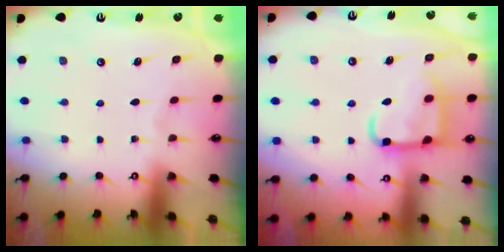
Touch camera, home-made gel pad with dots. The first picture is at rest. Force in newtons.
{"total": 13.4, "press": 13.3, "slide": 1.5}